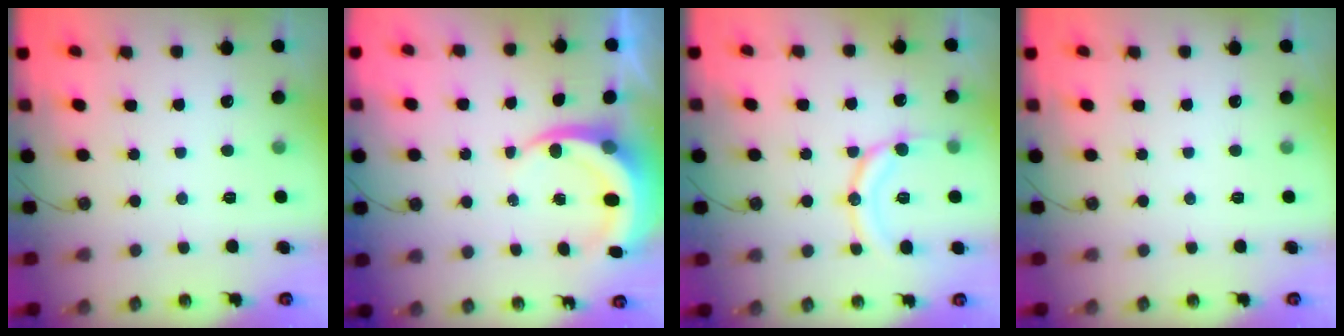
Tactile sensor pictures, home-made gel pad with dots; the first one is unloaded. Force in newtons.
{"total": 5.9, "press": 5.9, "slide": 0.3}
{"total": 12.8, "press": 12.7, "slide": 1.2}
{"total": 0.0}